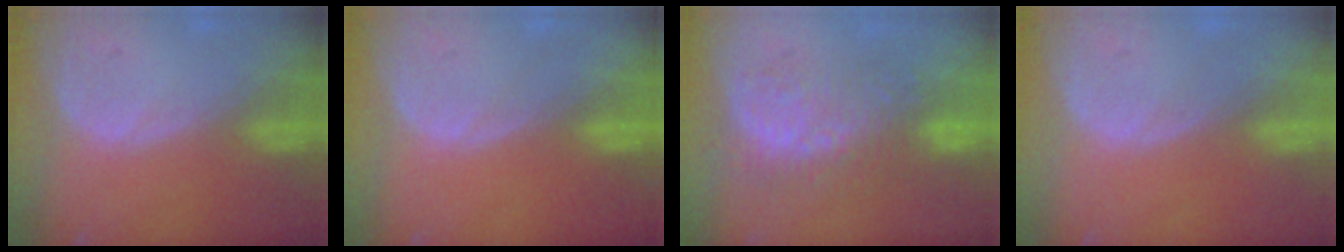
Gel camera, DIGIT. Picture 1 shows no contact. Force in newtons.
{"total": 0.0}
{"total": 9.1, "press": 8.5, "slide": 3.2}
{"total": 0.0}